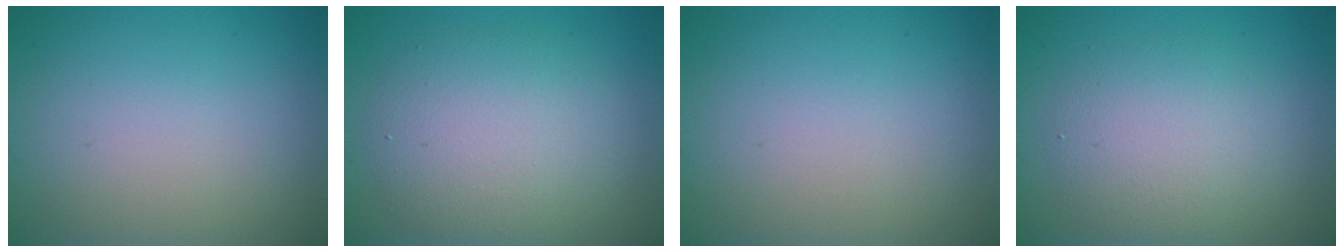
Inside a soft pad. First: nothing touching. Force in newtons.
{"total": 5.6, "press": 5.6, "slide": 0.2}
{"total": 0.0}
{"total": 4.1, "press": 4.1, "slide": 0.2}